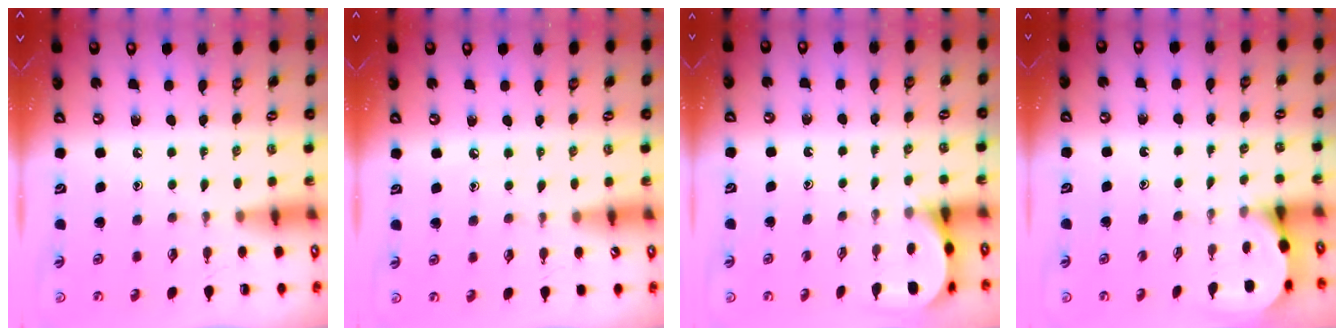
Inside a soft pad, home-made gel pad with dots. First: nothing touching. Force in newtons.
{"total": 3.0, "press": 3.0, "slide": 0.4}
{"total": 3.4, "press": 3.3, "slide": 0.3}
{"total": 3.0, "press": 3.0, "slide": 0.2}